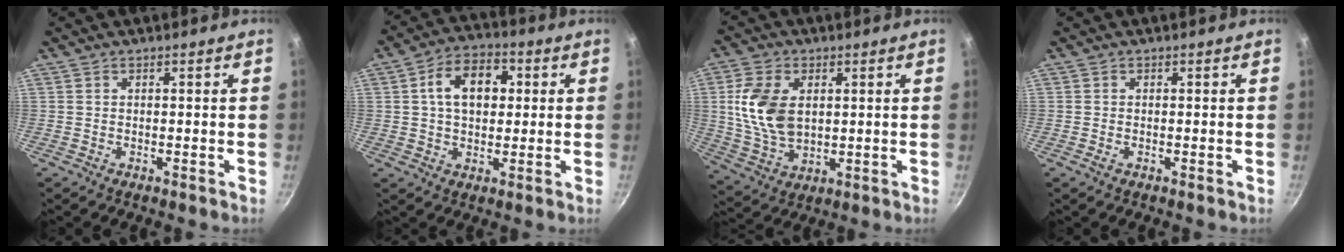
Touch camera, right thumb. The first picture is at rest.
{"total": 10.6, "force": [1.9, 7.2, 7.6], "torque": [-0.093, 0.016, 0.021]}
{"total": 12.4, "force": [2.2, 8.1, 9.2], "torque": [-0.167, -0.017, 0.047]}
{"total": 0.6, "force": [-0.3, 0.3, 0.5], "torque": [-0.010, -0.001, -0.006]}